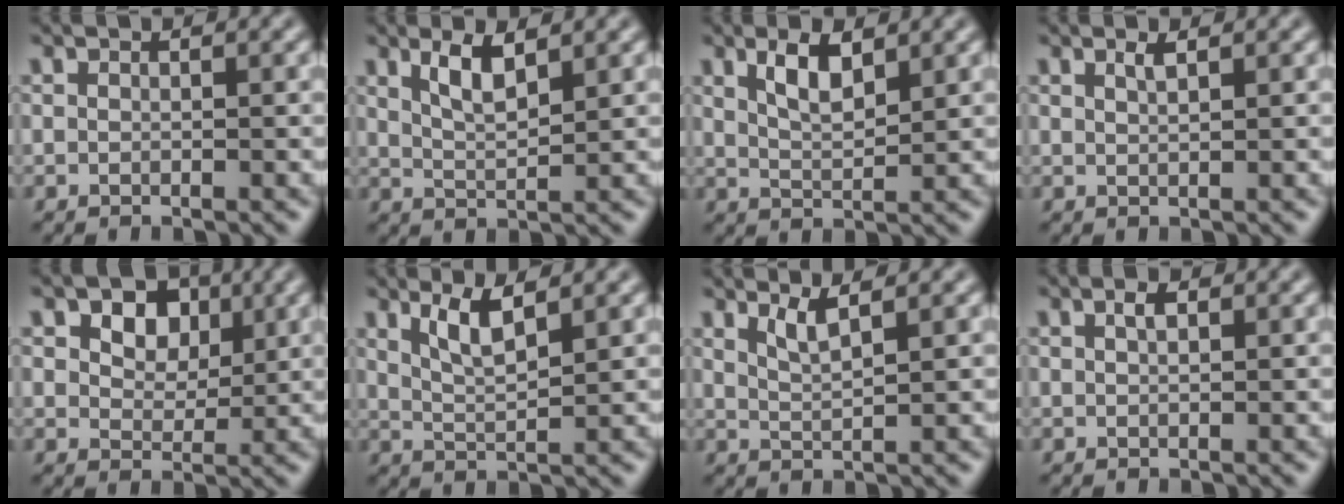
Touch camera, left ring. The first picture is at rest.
{"total": 3.0, "force": [1.8, 0.8, 2.2], "torque": [-0.044, -0.004, 0.036]}
{"total": 3.2, "force": [1.8, 1.1, 2.4], "torque": [-0.048, -0.001, 0.035]}
{"total": 1.1, "force": [0.7, 0.2, 0.7], "torque": [-0.011, 0.000, 0.012]}
{"total": 5.1, "force": [2.2, 3.4, 3.0], "torque": [-0.054, -0.002, 0.024]}
{"total": 3.1, "force": [2.0, 0.6, 2.3], "torque": [-0.044, -0.005, 0.041]}
{"total": 2.1, "force": [1.4, 0.4, 1.5], "torque": [-0.025, -0.003, 0.029]}
{"total": 1.1, "force": [0.5, 0.4, 0.8], "torque": [-0.017, 0.002, 0.010]}